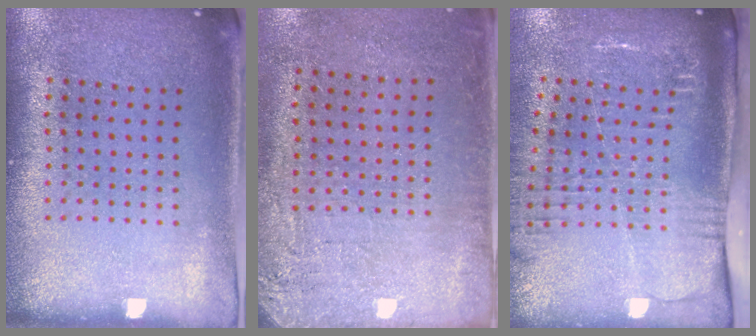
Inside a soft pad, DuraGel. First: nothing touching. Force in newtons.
{"total": 2.7, "press": 2.4, "slide": 1.2}
{"total": 2.6, "press": 2.0, "slide": 1.7}